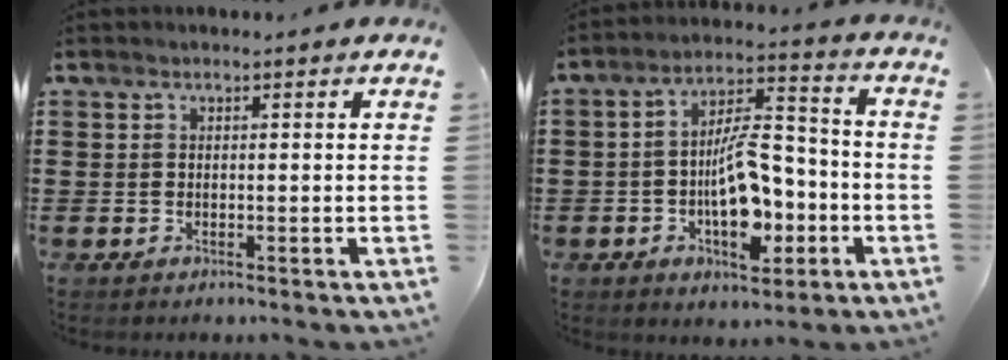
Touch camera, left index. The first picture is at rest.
{"total": 11.5, "force": [-3.3, 5.8, 9.3], "torque": [-0.152, 0.006, -0.061]}